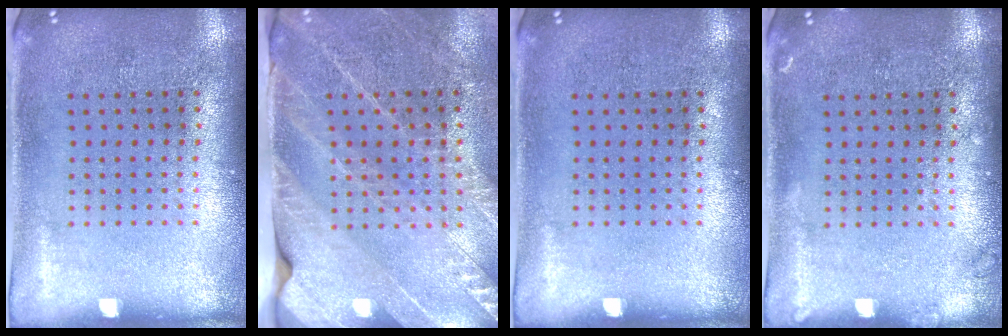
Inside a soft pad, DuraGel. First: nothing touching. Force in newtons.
{"total": 2.7, "press": 2.6, "slide": 0.7}
{"total": 0.0}
{"total": 0.7, "press": 0.7, "slide": 0.2}